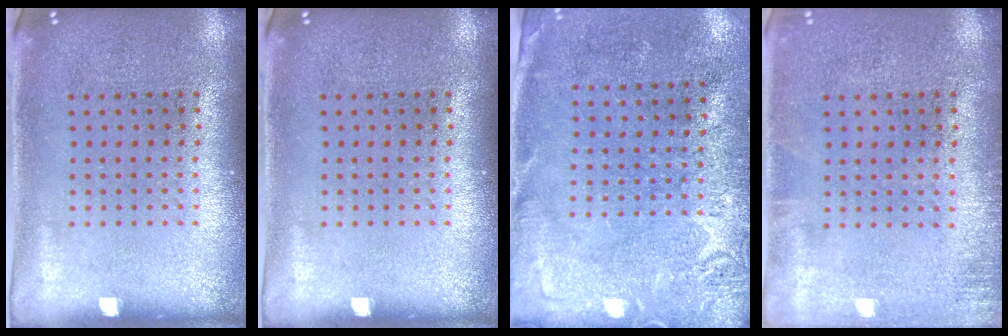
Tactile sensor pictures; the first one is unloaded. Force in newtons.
{"total": 0.0}
{"total": 2.6, "press": 2.4, "slide": 1.1}
{"total": 1.2, "press": 1.1, "slide": 0.2}